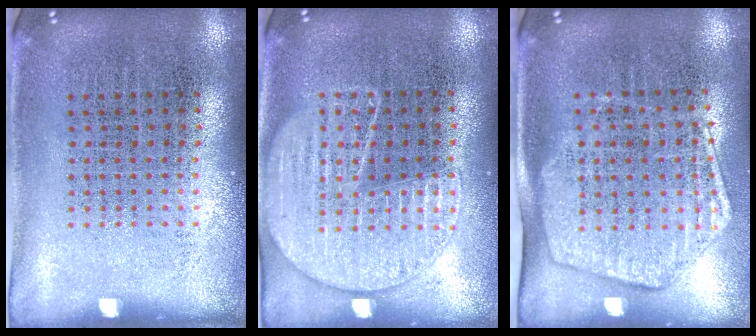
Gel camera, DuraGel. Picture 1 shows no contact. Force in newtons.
{"total": 1.6, "press": 1.5, "slide": 0.5}
{"total": 1.9, "press": 1.6, "slide": 1.1}